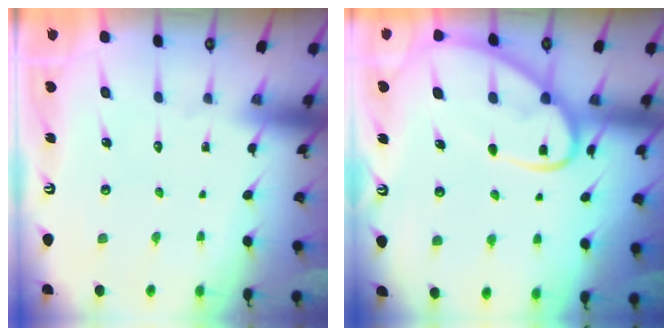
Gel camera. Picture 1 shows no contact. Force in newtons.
{"total": 10.7, "press": 10.7, "slide": 0.9}